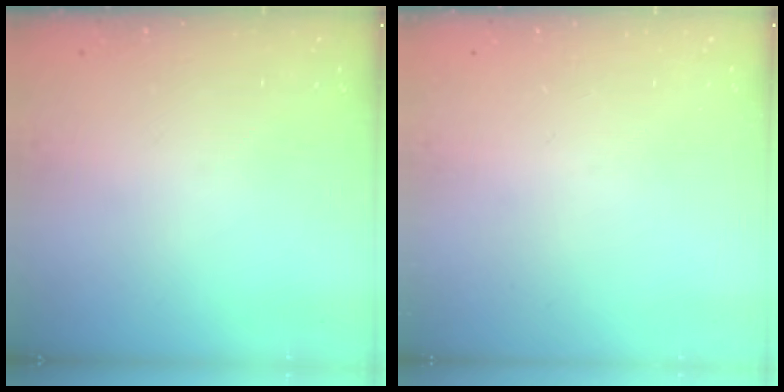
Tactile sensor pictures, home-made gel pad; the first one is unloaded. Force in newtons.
{"total": 0.0}